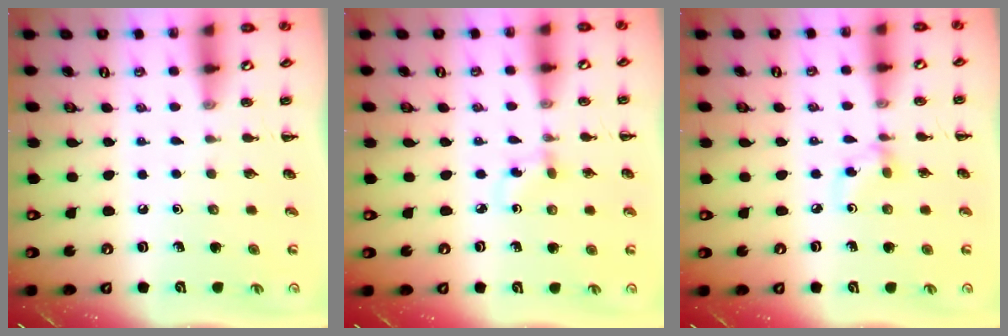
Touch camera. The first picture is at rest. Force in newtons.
{"total": 2.4, "press": 2.1, "slide": 1.1}
{"total": 3.7, "press": 3.7, "slide": 0.6}